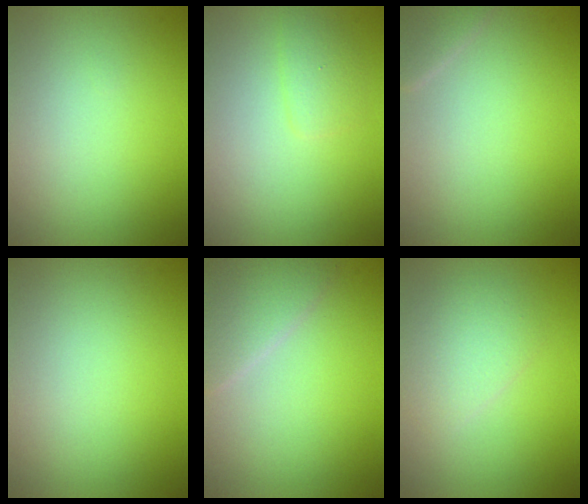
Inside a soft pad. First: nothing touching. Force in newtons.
{"total": 1.3, "press": 1.3, "slide": 0.1}
{"total": 1.5, "press": 1.5, "slide": 0.1}
{"total": 0.0}
{"total": 2.8, "press": 2.8, "slide": 0.3}
{"total": 2.6, "press": 2.6, "slide": 0.1}